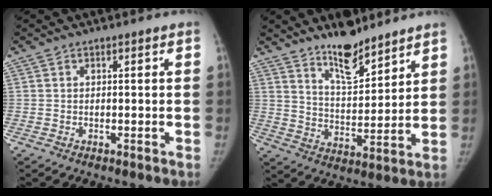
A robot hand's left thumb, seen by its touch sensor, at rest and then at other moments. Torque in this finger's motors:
{"motor_torque": [0.56, -0.20, 0.89, -1.07, 0.11]}